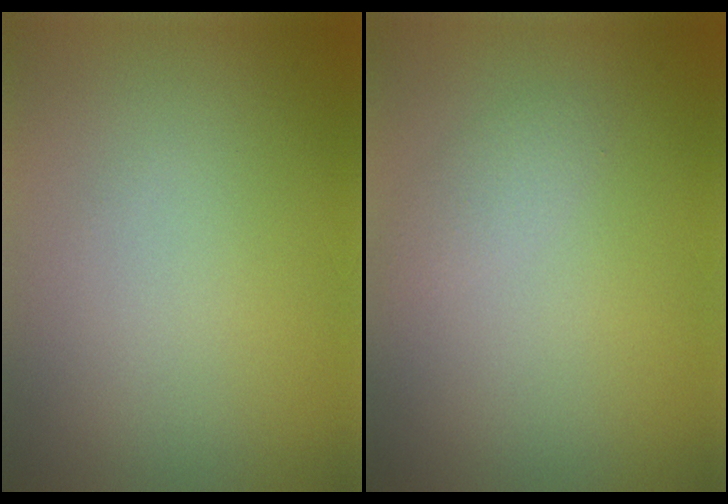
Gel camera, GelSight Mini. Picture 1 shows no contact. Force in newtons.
{"total": 1.1, "press": 1.1, "slide": 0.0}